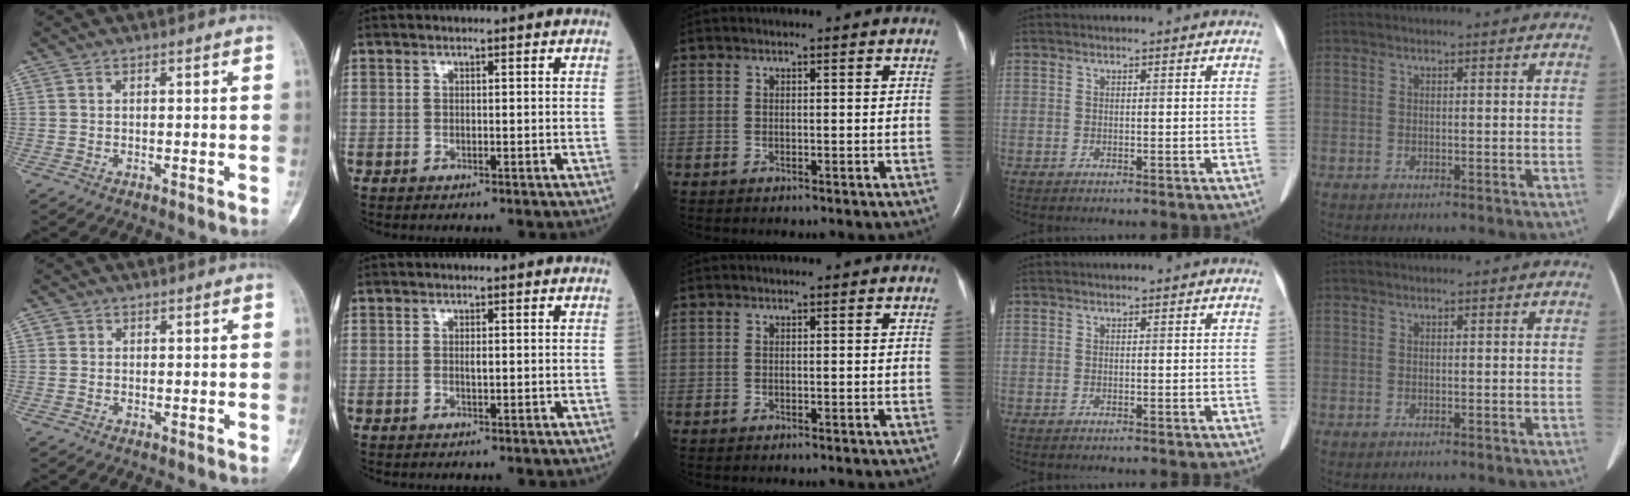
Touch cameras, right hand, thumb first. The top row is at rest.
{"thumb": {"total": 0.8, "force": [0.2, 0.7, 0.1], "torque": [0.007, 0.003, 0.002]}, "index": {"total": 0.7, "force": [0.1, 0.0, 0.7], "torque": [-0.013, -0.001, 0.001]}}